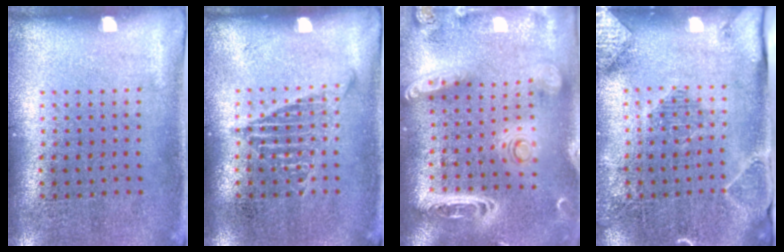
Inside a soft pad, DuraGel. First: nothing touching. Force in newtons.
{"total": 1.4, "press": 1.4, "slide": 0.2}
{"total": 3.0, "press": 2.5, "slide": 1.5}
{"total": 2.0, "press": 1.9, "slide": 0.3}